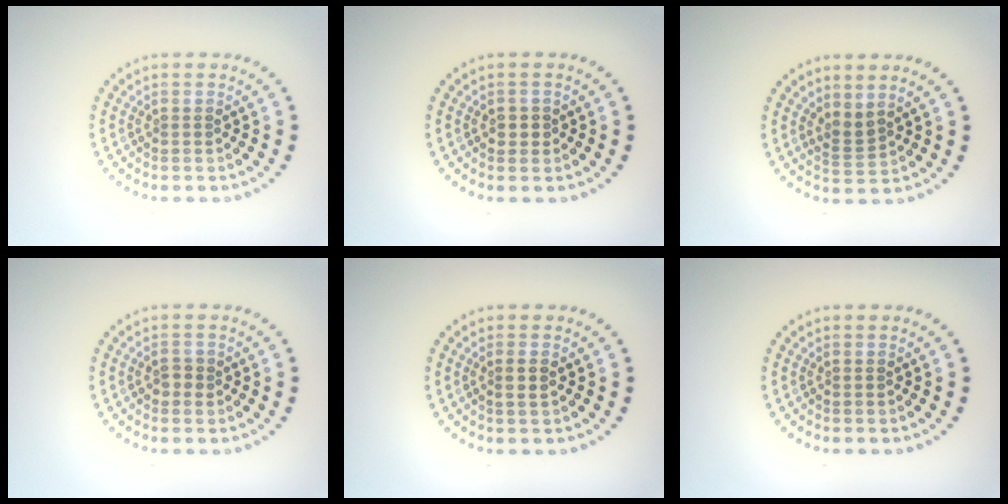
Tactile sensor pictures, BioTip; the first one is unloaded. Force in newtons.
{"total": 1.1, "press": 1.1, "slide": 0.4}
{"total": 1.8, "press": 1.3, "slide": 1.1}
{"total": 1.2, "press": 1.1, "slide": 0.2}
{"total": 1.0, "press": 0.9, "slide": 0.5}
{"total": 0.0}